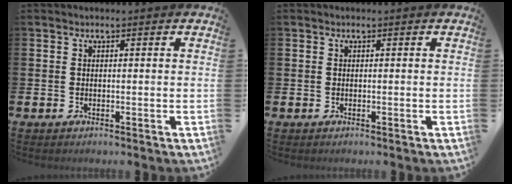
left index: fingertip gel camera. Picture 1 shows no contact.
{"total": 0.0}